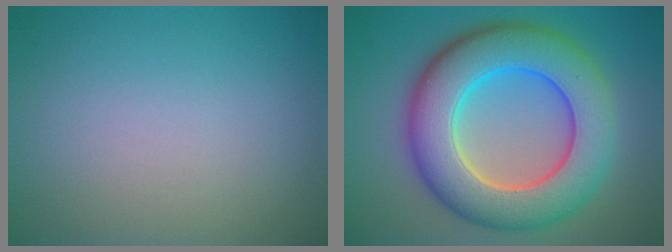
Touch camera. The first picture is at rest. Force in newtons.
{"total": 11.1, "press": 11.1, "slide": 0.4}